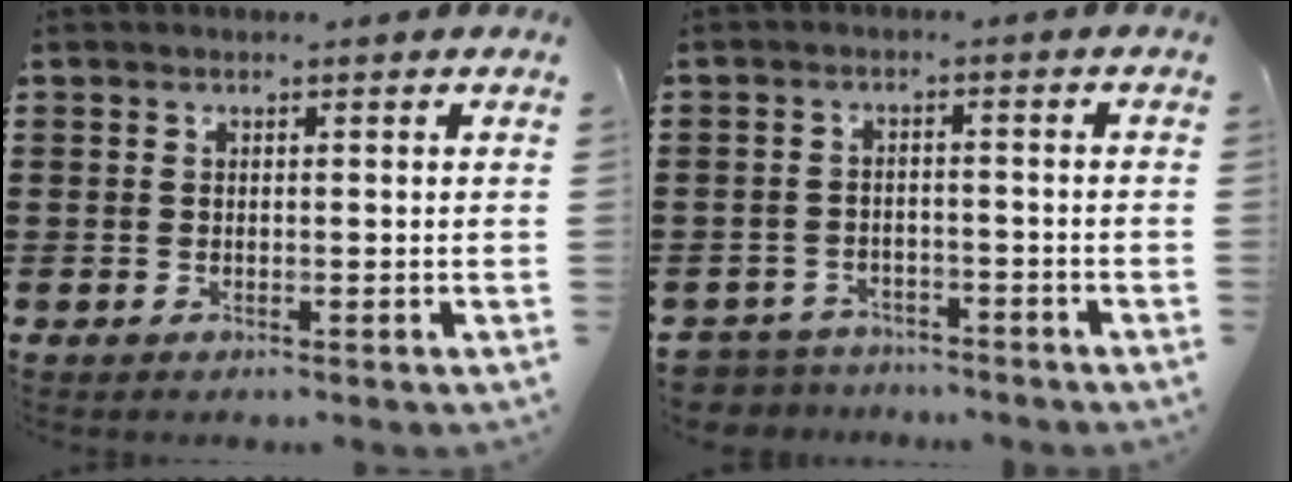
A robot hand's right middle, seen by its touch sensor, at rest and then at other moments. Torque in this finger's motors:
{"motor_torque": [-0.12, -0.27, 0.09, 0.02]}